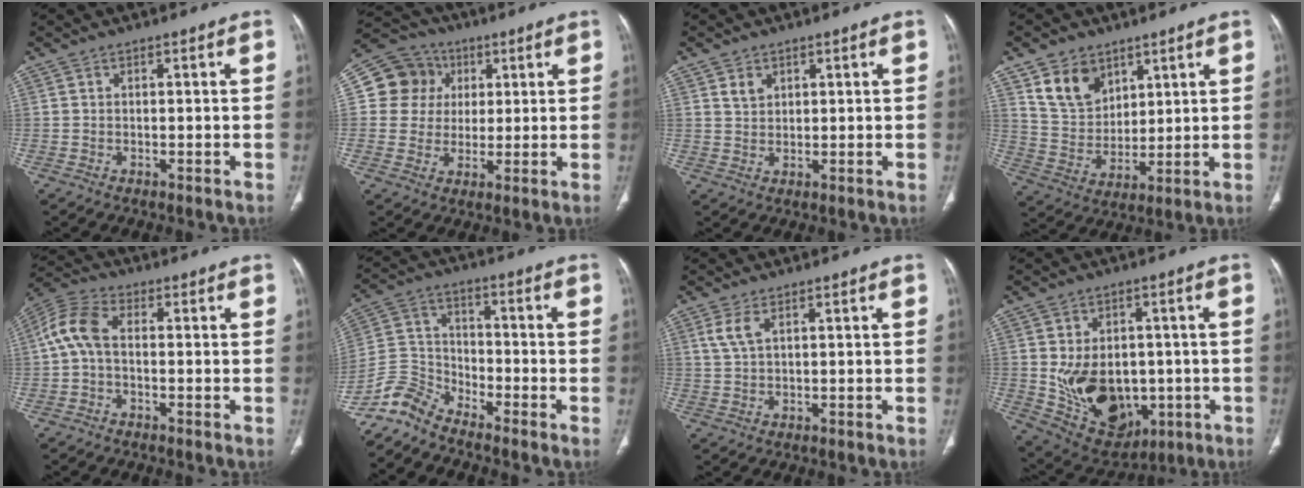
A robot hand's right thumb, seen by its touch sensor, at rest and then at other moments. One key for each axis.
{"total": 10.6, "fx": 2.6, "fy": 10.0, "fz": 2.6, "tx": -0.015, "ty": 0.007, "tz": 0.039}
{"total": 2.9, "fx": 1.5, "fy": 2.1, "fz": 1.2, "tx": -0.013, "ty": -0.011, "tz": 0.032}
{"total": 10.9, "fx": 6.3, "fy": 7.6, "fz": 4.6, "tx": -0.062, "ty": -0.034, "tz": 0.130}
{"total": 6.9, "fx": -0.4, "fy": 3.7, "fz": 5.8, "tx": -0.130, "ty": 0.021, "tz": -0.021}
{"total": 7.5, "fx": -7.1, "fy": 2.2, "fz": 1.0, "tx": -0.028, "ty": 0.057, "tz": -0.152}
{"total": 2.9, "fx": 1.2, "fy": 0.7, "fz": 2.5, "tx": -0.069, "ty": 0.006, "tz": 0.033}
{"total": 16.4, "fx": -2.0, "fy": 11.7, "fz": 11.3, "tx": -0.146, "ty": 0.004, "tz": 0.009}